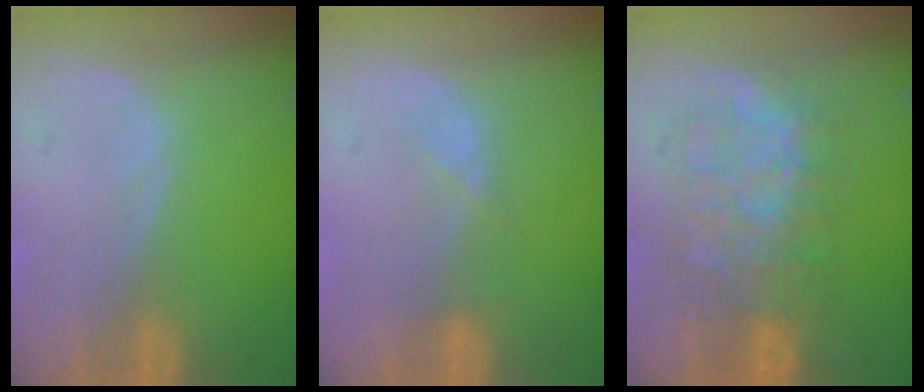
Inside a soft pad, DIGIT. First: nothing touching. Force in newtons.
{"total": 1.9, "press": 1.7, "slide": 0.9}
{"total": 8.3, "press": 8.3, "slide": 0.2}